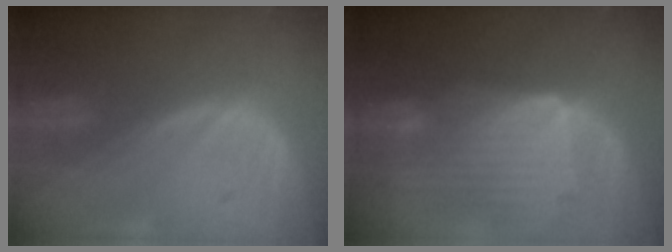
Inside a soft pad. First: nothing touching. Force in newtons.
{"total": 9.7, "press": 8.8, "slide": 4.1}